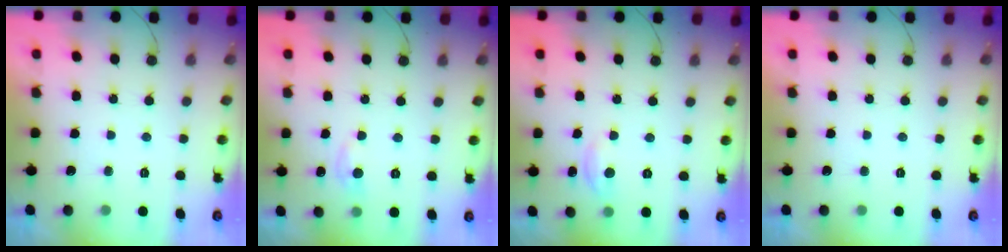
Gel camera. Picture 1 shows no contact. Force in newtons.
{"total": 4.5, "press": 4.4, "slide": 0.6}
{"total": 2.9, "press": 2.9, "slide": 0.3}
{"total": 0.0}